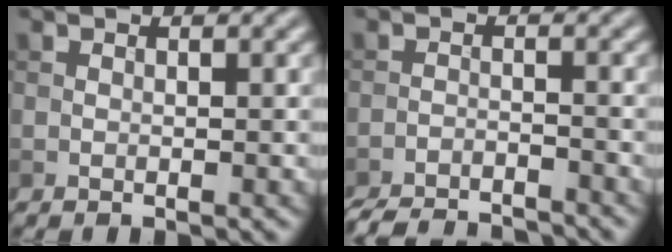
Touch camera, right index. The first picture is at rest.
{"total": 6.9, "force": [-6.7, 1.1, 1.6], "torque": [-0.028, -0.014, -0.106]}